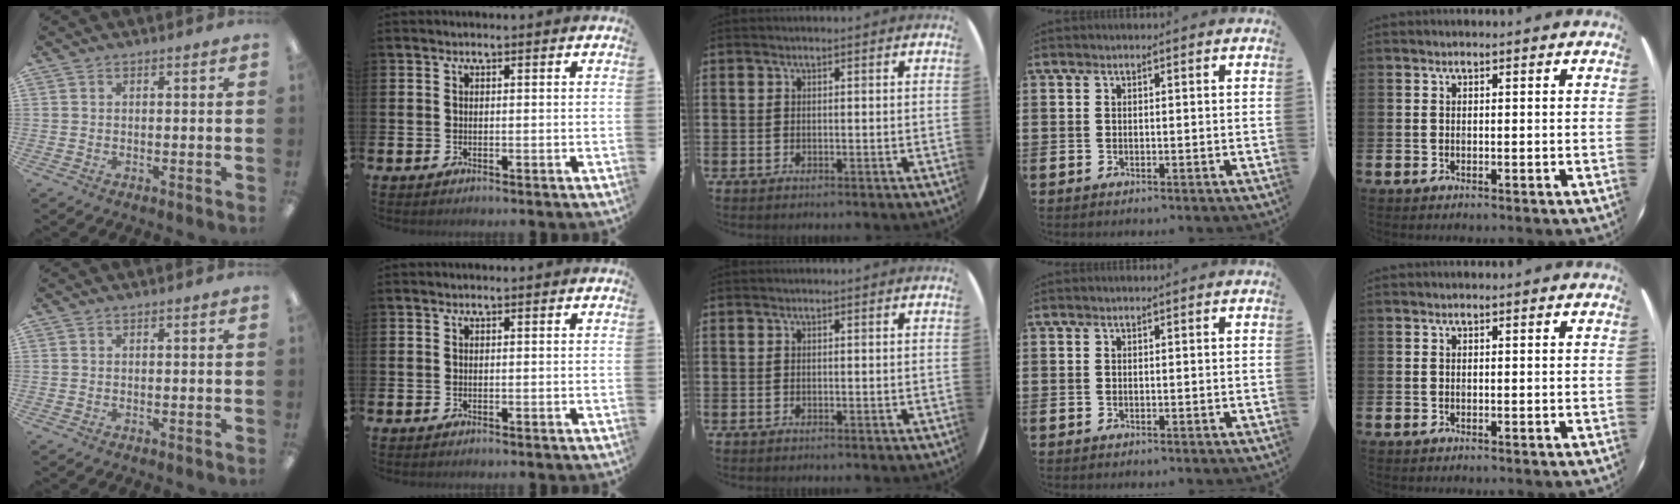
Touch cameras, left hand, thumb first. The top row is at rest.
{}